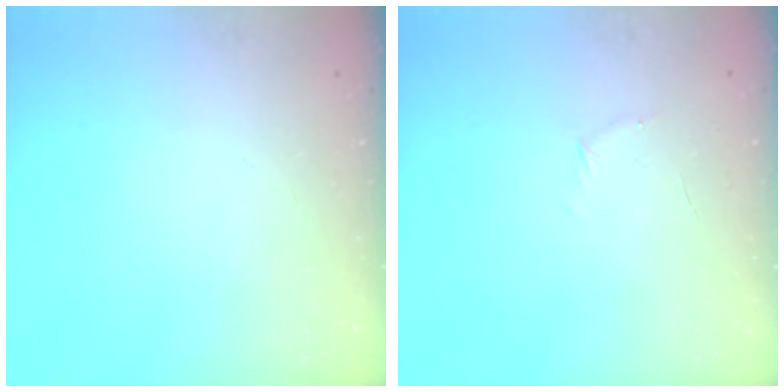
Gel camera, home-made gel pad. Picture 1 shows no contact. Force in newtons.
{"total": 3.8, "press": 3.6, "slide": 1.1}